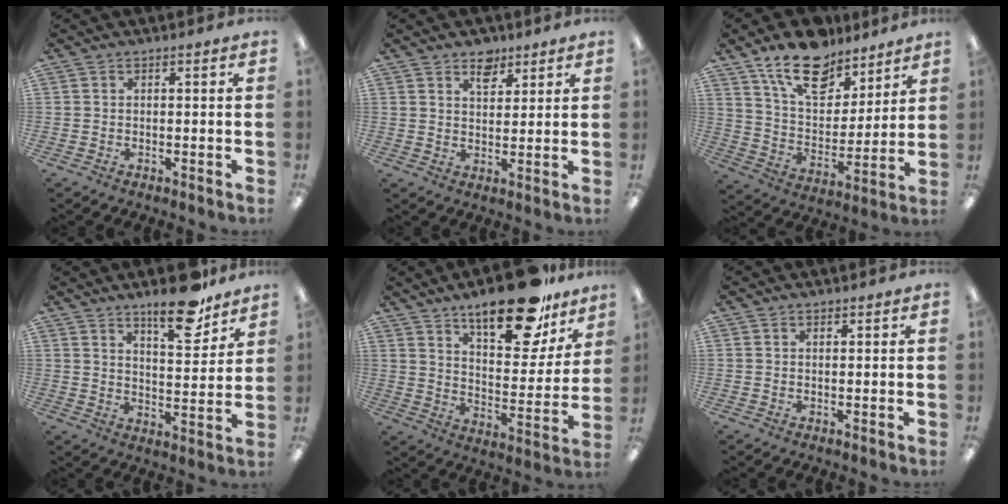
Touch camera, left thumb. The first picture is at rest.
{"total": 5.6, "force": [4.1, 3.2, 2.0], "torque": [-0.010, -0.021, 0.070]}
{"total": 17.1, "force": [12.7, 8.4, 7.9], "torque": [-0.134, -0.073, 0.227]}
{"total": 13.1, "force": [9.9, 4.3, 7.4], "torque": [-0.089, -0.064, 0.166]}
{"total": 21.7, "force": [15.9, 8.1, 12.3], "torque": [-0.175, -0.097, 0.262]}
{"total": 0.9, "force": [0.7, 0.4, 0.2], "torque": [-0.004, 0.001, 0.014]}